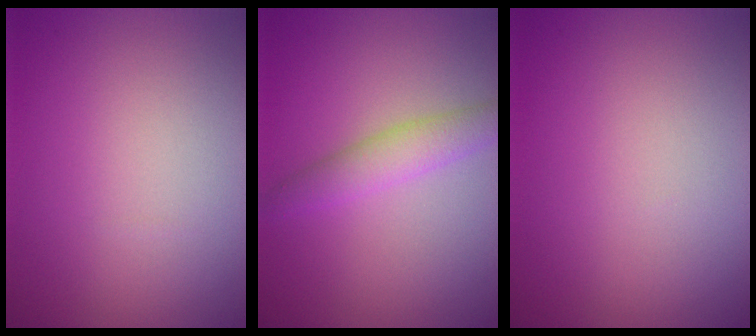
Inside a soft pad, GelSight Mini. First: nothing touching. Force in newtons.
{"total": 2.7, "press": 2.7, "slide": 0.0}
{"total": 0.0}